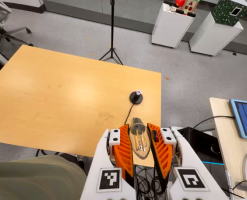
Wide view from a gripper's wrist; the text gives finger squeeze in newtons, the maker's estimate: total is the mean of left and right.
{"total": 23.2, "left": 26.3, "right": 20.2}